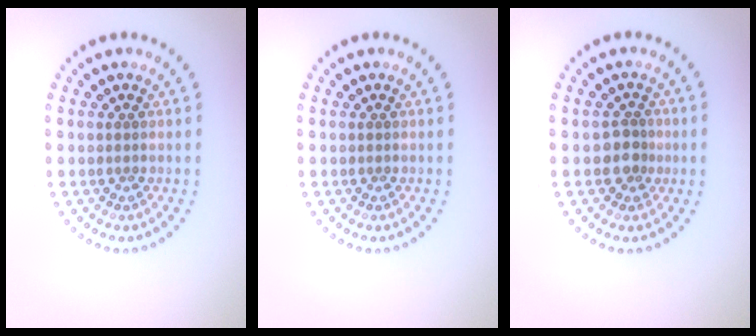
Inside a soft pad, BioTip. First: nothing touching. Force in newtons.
{"total": 0.0}
{"total": 2.1, "press": 1.7, "slide": 1.1}